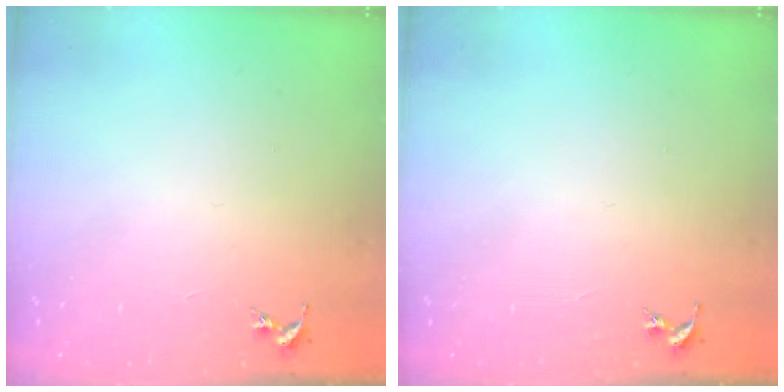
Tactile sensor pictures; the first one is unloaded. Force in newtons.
{"total": 0.0}